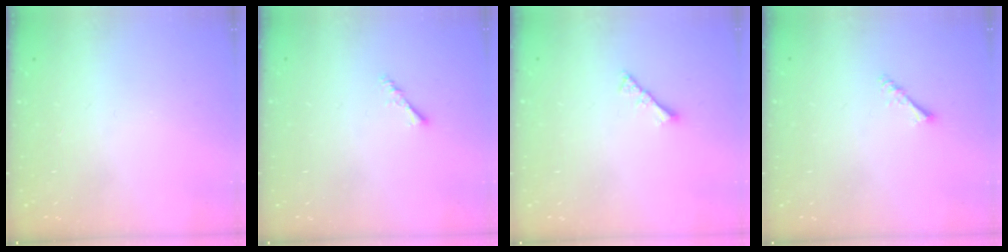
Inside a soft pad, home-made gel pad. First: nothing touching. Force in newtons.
{"total": 1.9, "press": 1.9, "slide": 0.4}
{"total": 2.8, "press": 2.8, "slide": 0.6}
{"total": 1.4, "press": 1.3, "slide": 0.3}